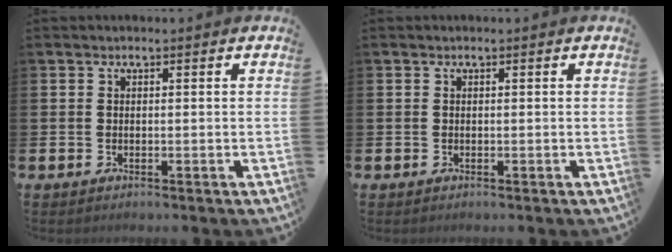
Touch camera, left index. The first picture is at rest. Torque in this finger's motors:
{"motor_torque": [0.00, 0.00, 0.00, 0.00]}